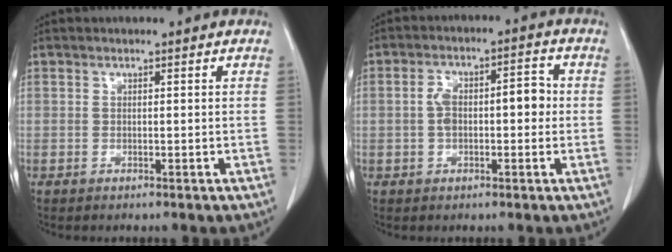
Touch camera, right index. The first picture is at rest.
{"total": 7.1, "force": [-0.1, 3.2, 6.3], "torque": [-0.114, 0.035, -0.004]}